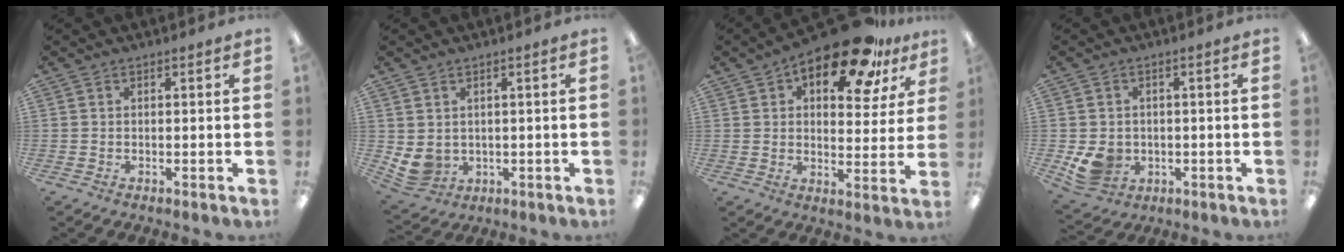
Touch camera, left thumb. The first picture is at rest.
{"total": 4.9, "force": [1.1, 4.2, 2.2], "torque": [-0.058, -0.009, 0.021]}
{"total": 17.1, "force": [12.0, 6.6, 10.2], "torque": [-0.150, -0.067, 0.201]}
{"total": 7.2, "force": [-1.1, 6.2, 3.5], "torque": [-0.067, 0.011, -0.015]}